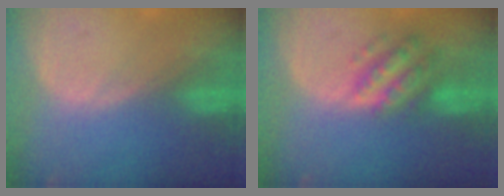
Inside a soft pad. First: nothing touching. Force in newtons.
{"total": 6.7, "press": 6.6, "slide": 0.3}